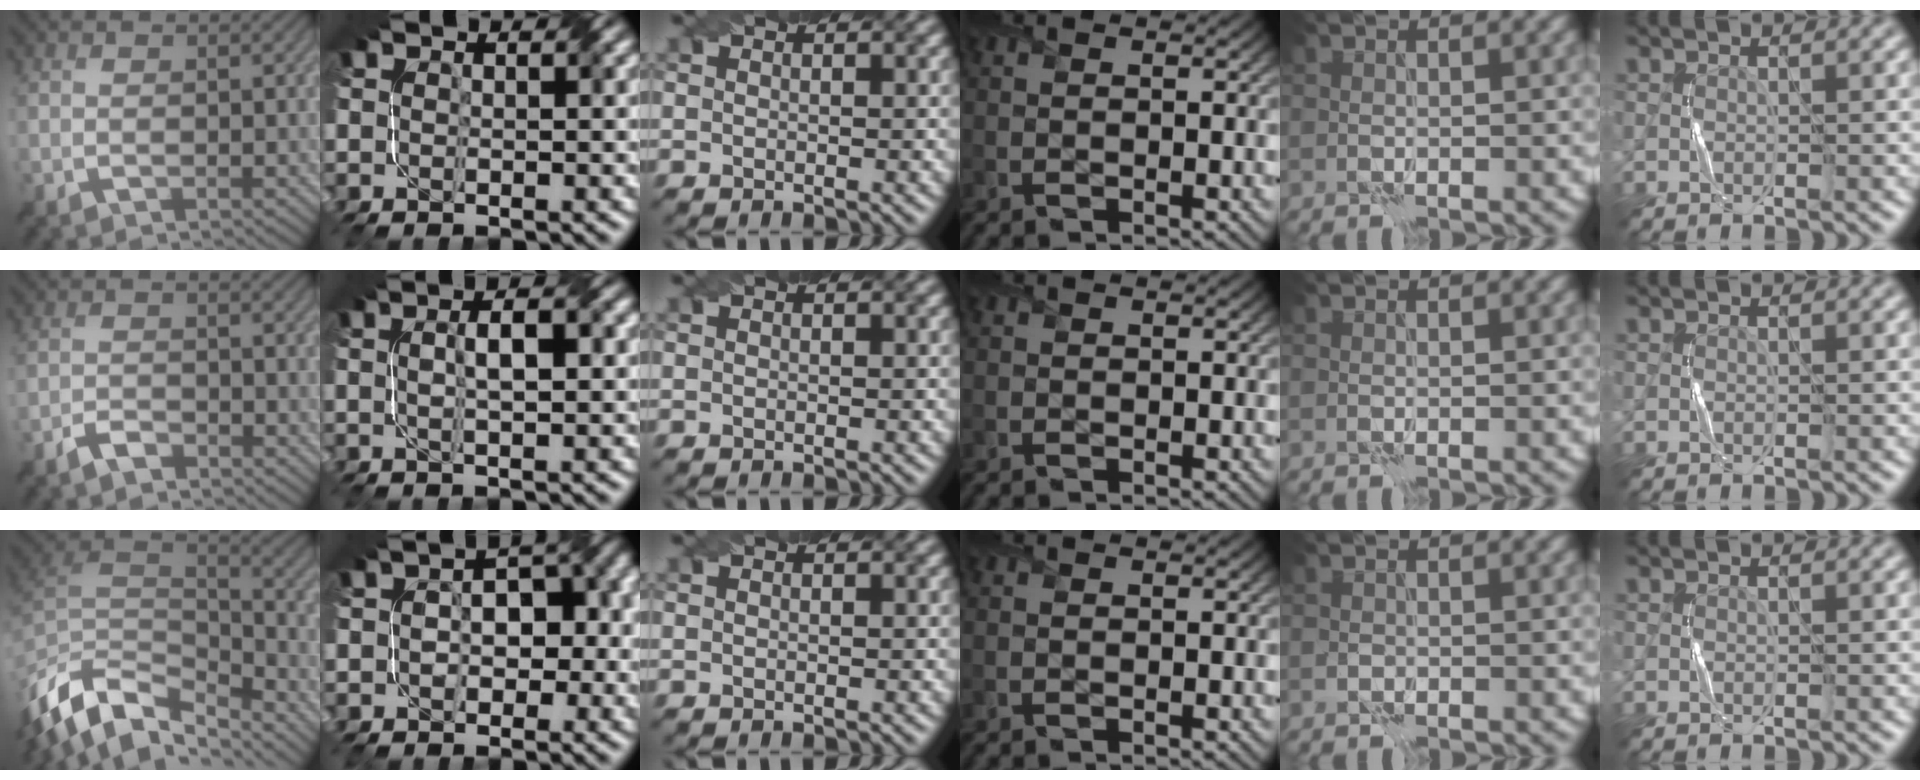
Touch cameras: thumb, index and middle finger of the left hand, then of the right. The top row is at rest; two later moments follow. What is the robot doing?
{"motion": "twist", "object": "screw"}